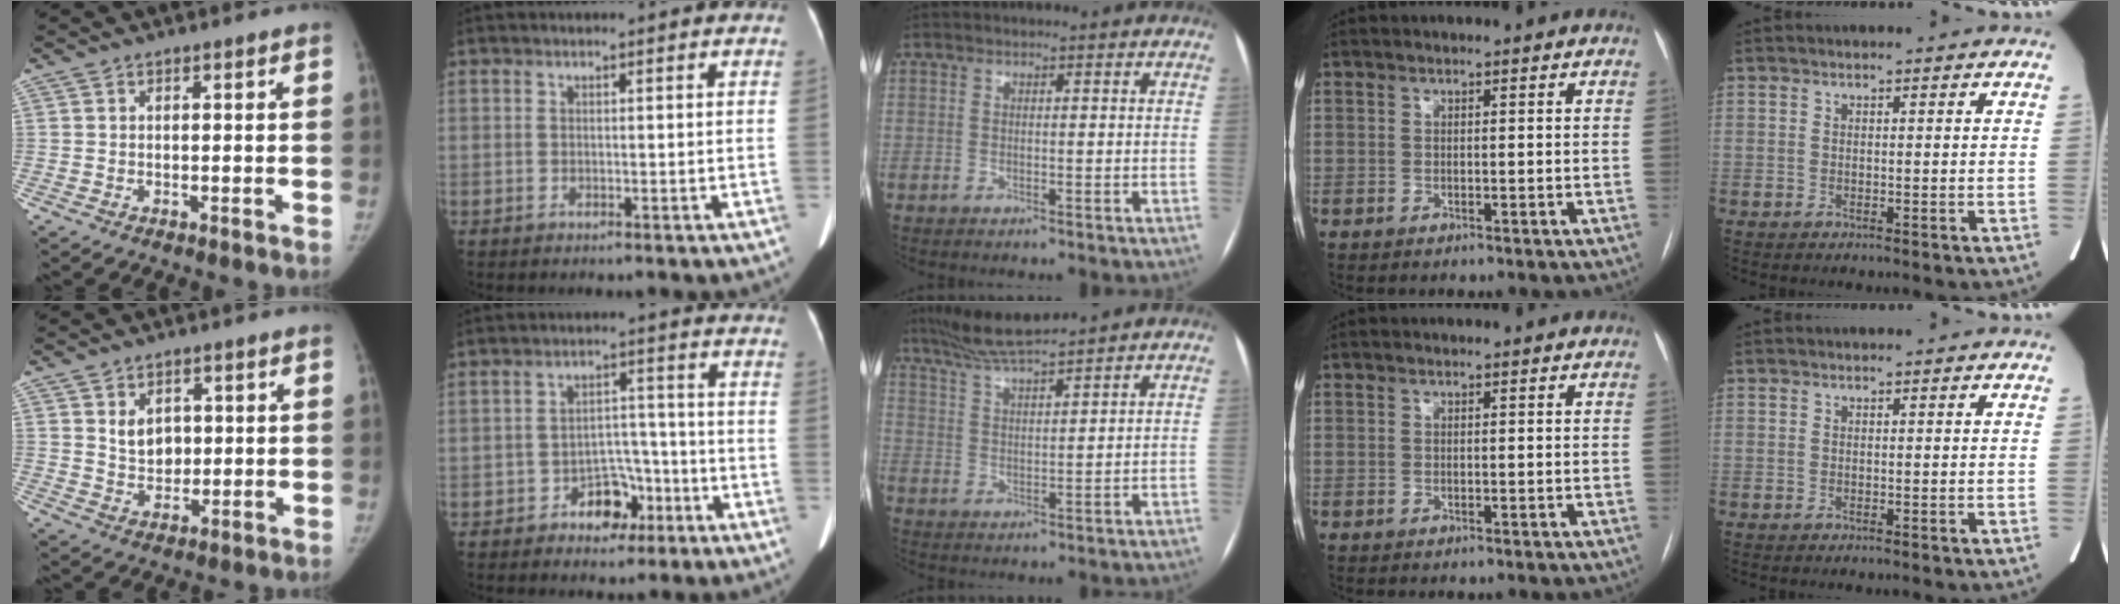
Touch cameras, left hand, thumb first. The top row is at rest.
{"thumb": {"total": 5.4, "force": [1.5, 4.1, 3.1], "torque": [-0.026, -0.013, 0.032]}, "index": {"total": 5.5, "force": [-3.2, 3.5, 2.7], "torque": [-0.039, 0.022, -0.048]}, "middle": {"total": 7.7, "force": [7.0, -0.9, 3.2], "torque": [-0.063, 0.011, 0.132]}}